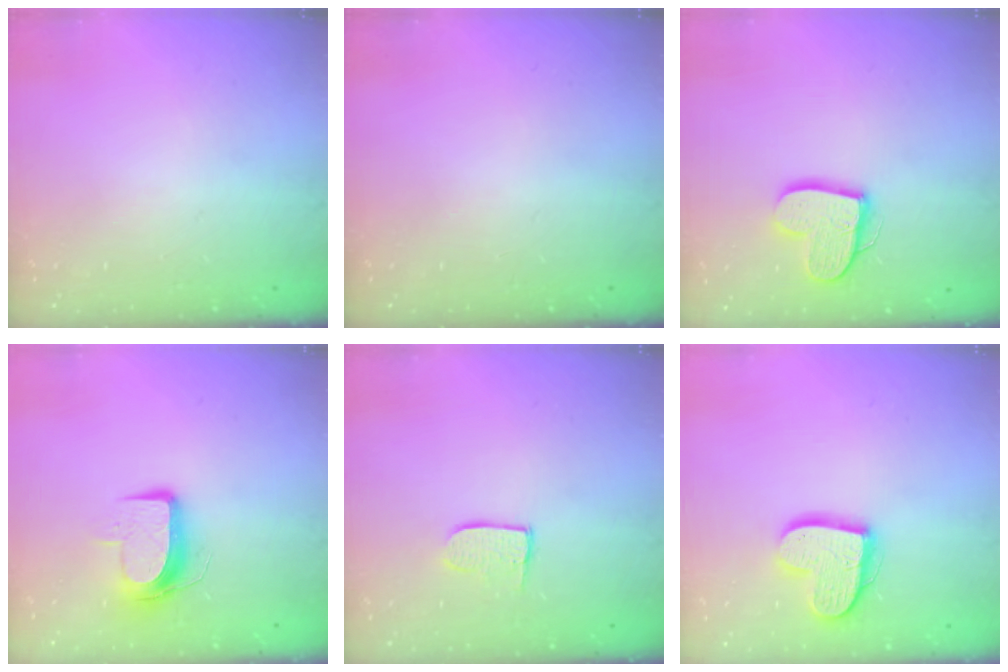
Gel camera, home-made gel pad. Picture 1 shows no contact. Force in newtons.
{"total": 0.0}
{"total": 12.9, "press": 12.9, "slide": 1.0}
{"total": 9.7, "press": 9.7, "slide": 0.8}
{"total": 6.7, "press": 6.7, "slide": 0.2}
{"total": 15.4, "press": 15.4, "slide": 1.2}